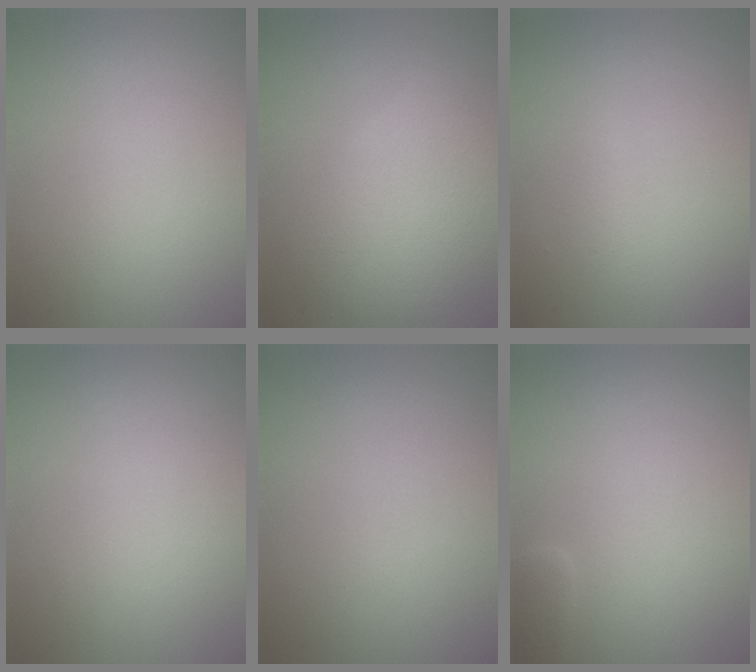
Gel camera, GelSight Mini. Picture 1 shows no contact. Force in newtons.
{"total": 6.4, "press": 6.4, "slide": 0.3}
{"total": 0.9, "press": 0.9, "slide": 0.1}
{"total": 0.0}
{"total": 0.0}
{"total": 1.2, "press": 1.2, "slide": 0.1}